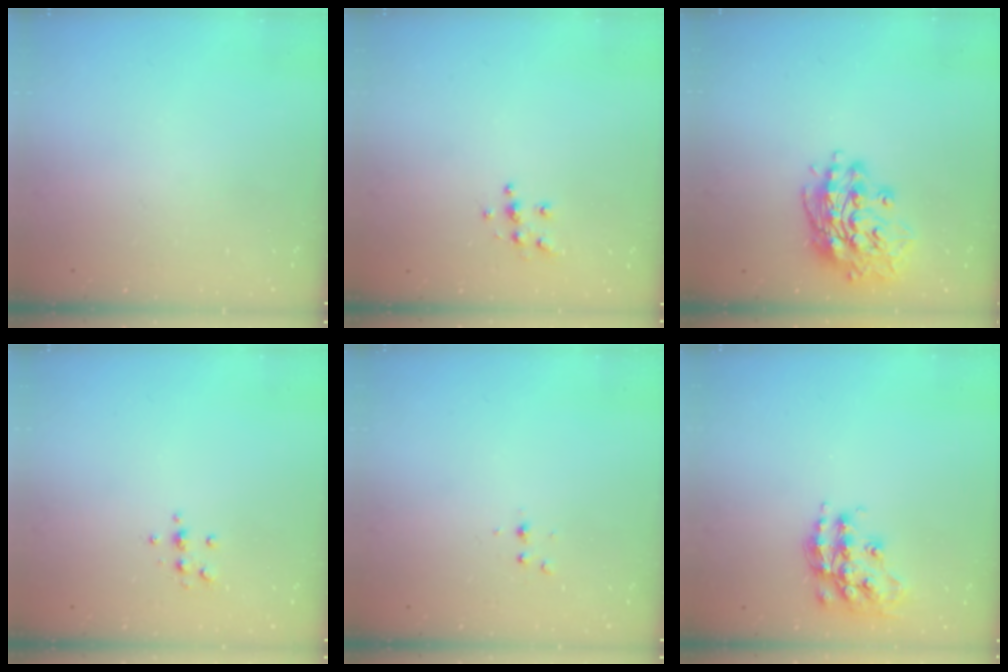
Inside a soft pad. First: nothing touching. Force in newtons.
{"total": 5.3, "press": 5.2, "slide": 0.2}
{"total": 15.4, "press": 15.2, "slide": 2.6}
{"total": 5.4, "press": 5.2, "slide": 1.4}
{"total": 3.1, "press": 2.7, "slide": 1.6}
{"total": 15.1, "press": 15.0, "slide": 1.0}